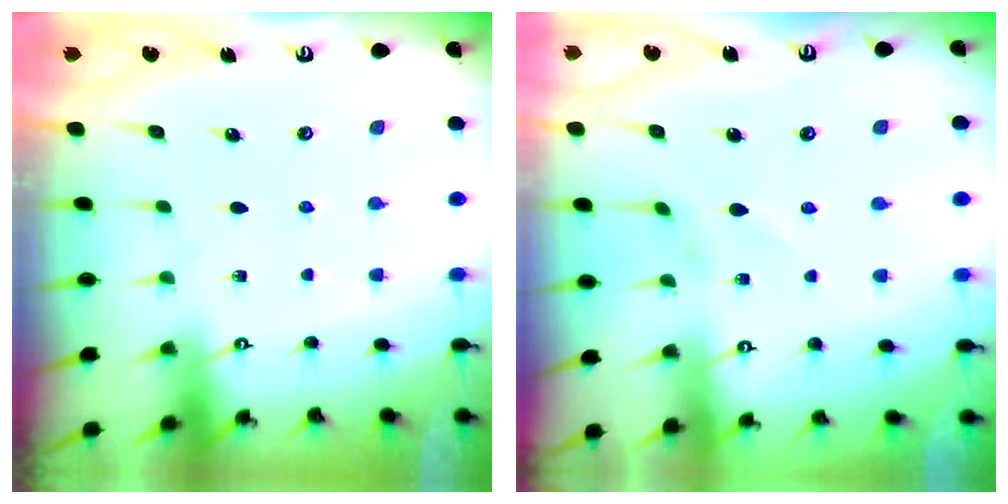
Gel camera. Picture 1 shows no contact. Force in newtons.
{"total": 1.7, "press": 1.7, "slide": 0.4}